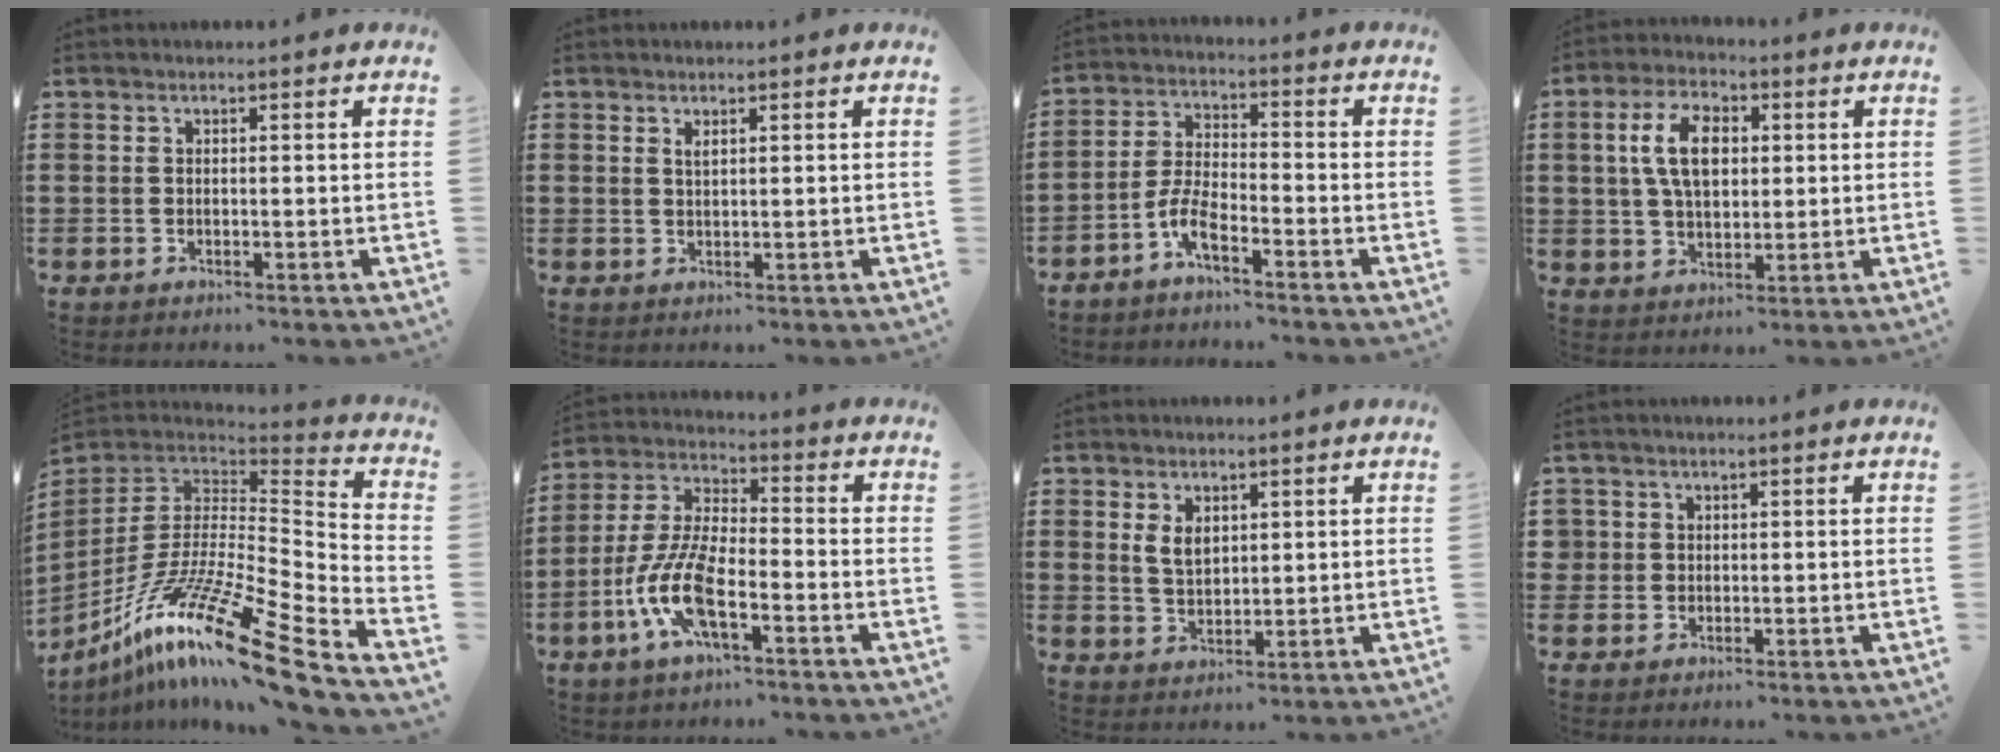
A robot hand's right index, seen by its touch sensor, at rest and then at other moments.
{"total": 0.9, "force": [0.6, 0.3, 0.7], "torque": [-0.015, 0.002, 0.010]}
{"total": 5.2, "force": [-3.6, 1.2, 3.5], "torque": [-0.088, -0.003, -0.075]}
{"total": 8.4, "force": [1.5, 4.6, 6.8], "torque": [-0.147, 0.008, 0.019]}
{"total": 19.4, "force": [-12.4, 3.3, 14.5], "torque": [-0.280, 0.028, -0.227]}
{"total": 9.9, "force": [-4.1, 3.4, 8.3], "torque": [-0.199, -0.008, -0.082]}
{"total": 3.4, "force": [1.4, 2.1, 2.2], "torque": [-0.042, 0.004, 0.023]}
{"total": 1.5, "force": [0.4, 1.4, 0.2], "torque": [-0.010, 0.007, 0.007]}